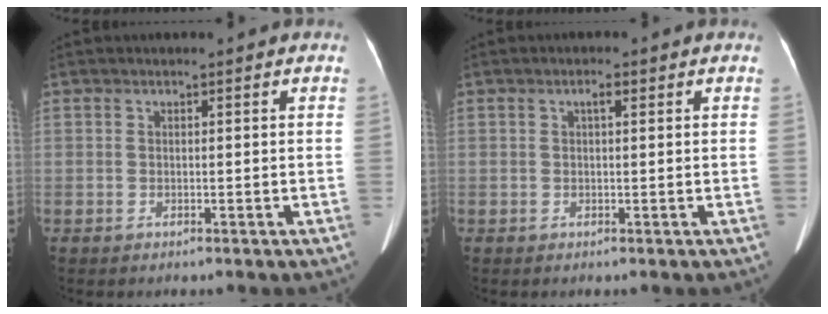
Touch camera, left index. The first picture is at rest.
{"total": 1.3, "force": [0.5, 0.3, 1.1], "torque": [-0.019, 0.005, 0.007]}